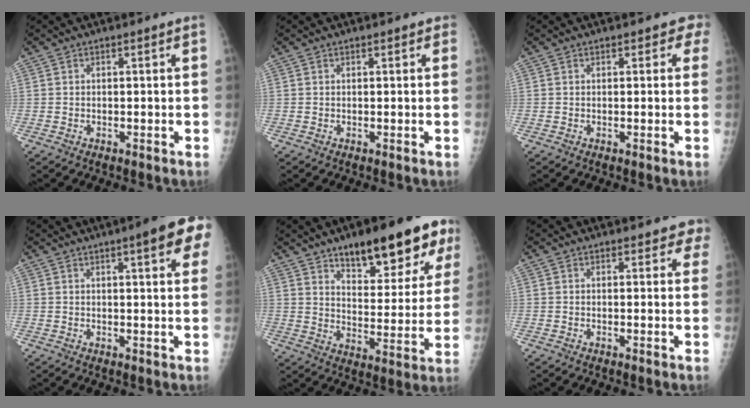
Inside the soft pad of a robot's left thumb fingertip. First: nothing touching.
{"total": 1.1, "force": [0.7, 0.6, 0.7], "torque": [-0.002, 0.000, 0.004]}
{"total": 2.2, "force": [1.4, 1.4, 1.0], "torque": [0.018, 0.000, 0.008]}
{"total": 10.0, "force": [5.0, 1.9, 8.4], "torque": [-0.084, -0.007, 0.056]}
{"total": 19.6, "force": [12.3, 6.7, 13.7], "torque": [-0.152, -0.055, 0.183]}
{"total": 3.8, "force": [3.3, 1.7, 1.0], "torque": [0.025, -0.010, 0.024]}